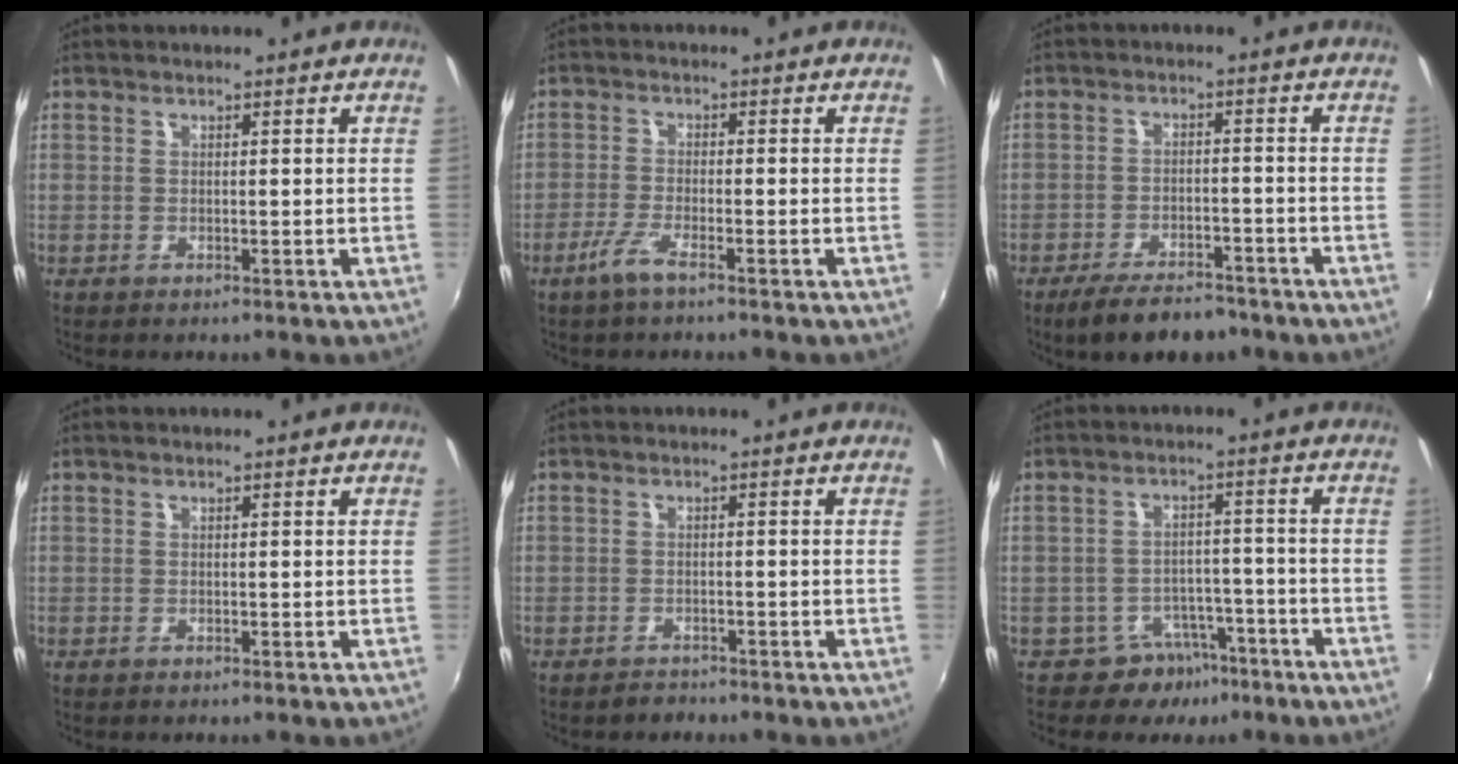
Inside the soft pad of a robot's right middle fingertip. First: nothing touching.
{"total": 3.8, "force": [-2.7, 0.3, 2.7], "torque": [-0.069, -0.007, -0.055]}
{"total": 9.3, "force": [-7.4, 3.5, 4.6], "torque": [-0.106, -0.007, -0.116]}
{"total": 0.0}
{"total": 1.8, "force": [-1.5, 1.1, -0.1], "torque": [-0.003, 0.003, -0.022]}
{"total": 6.6, "force": [-4.8, 4.5, 0.8], "torque": [-0.011, 0.026, -0.061]}